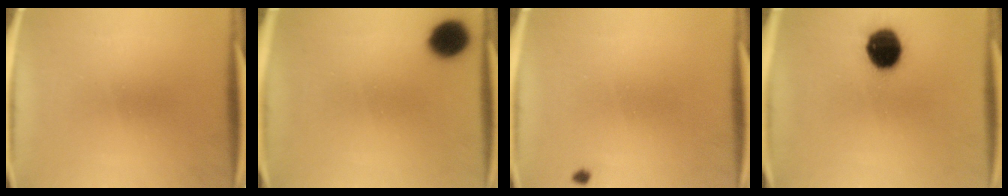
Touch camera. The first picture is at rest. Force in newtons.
{"total": 9.3}
{"total": 0.7}
{"total": 12.2}